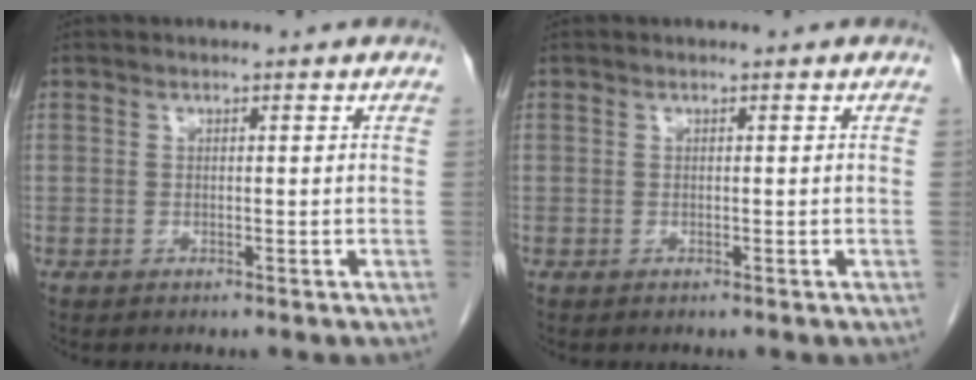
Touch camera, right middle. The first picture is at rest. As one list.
[{"total": 0.0}]